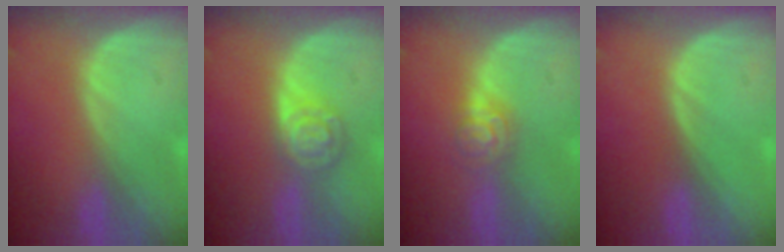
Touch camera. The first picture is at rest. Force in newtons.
{"total": 5.4, "press": 4.8, "slide": 2.5}
{"total": 4.4, "press": 3.9, "slide": 2.0}
{"total": 0.0}